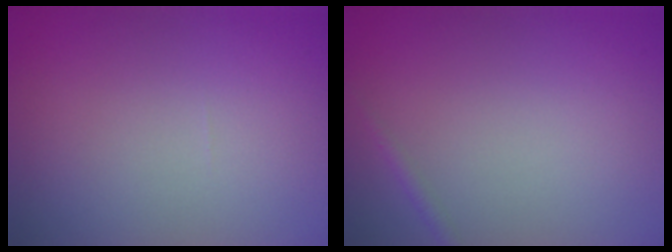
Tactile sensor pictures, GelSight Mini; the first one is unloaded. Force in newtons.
{"total": 0.8, "press": 0.7, "slide": 0.1}